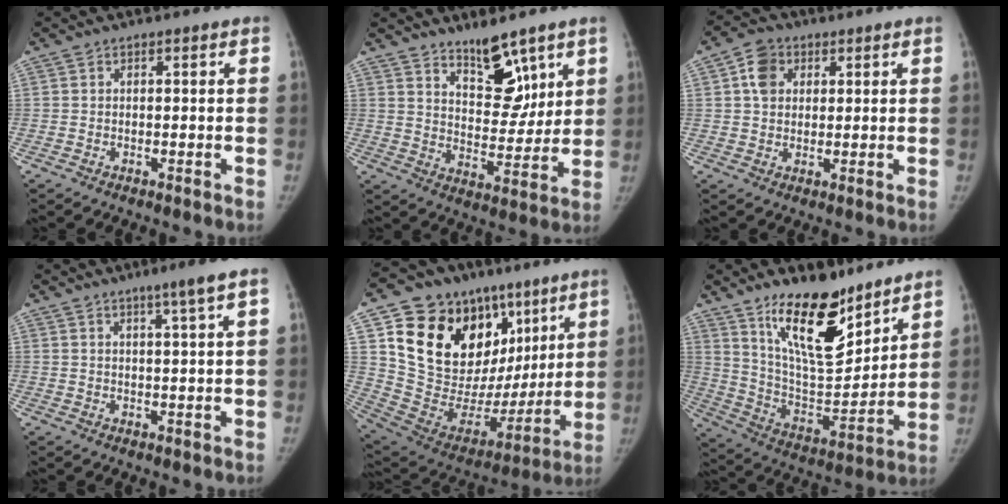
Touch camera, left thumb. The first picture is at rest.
{"total": 10.7, "force": [7.4, 4.8, 6.0], "torque": [-0.057, -0.061, 0.130]}
{"total": 5.9, "force": [1.9, 4.7, 3.0], "torque": [-0.036, 0.001, 0.030]}
{"total": 4.4, "force": [2.5, -0.7, 3.5], "torque": [-0.059, -0.012, 0.041]}
{"total": 30.5, "force": [12.5, 19.5, 19.9], "torque": [-0.270, 0.011, 0.229]}
{"total": 19.5, "force": [13.2, 7.6, 12.1], "torque": [-0.153, -0.097, 0.237]}